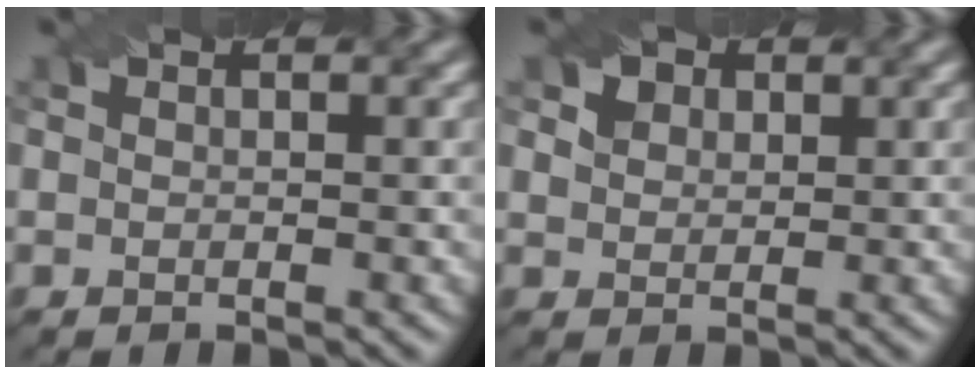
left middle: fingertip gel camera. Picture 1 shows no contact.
{"total": 3.6, "force": [2.2, 2.4, 1.5], "torque": [-0.048, 0.005, 0.036]}